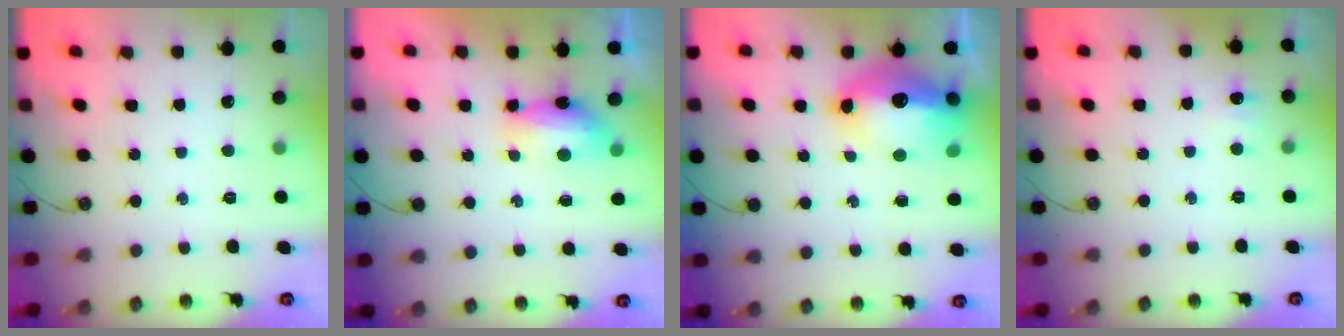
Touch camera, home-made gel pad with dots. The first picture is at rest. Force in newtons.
{"total": 16.4, "press": 10.2, "slide": 12.8}
{"total": 17.7, "press": 17.6, "slide": 2.0}
{"total": 3.5, "press": 3.4, "slide": 0.8}